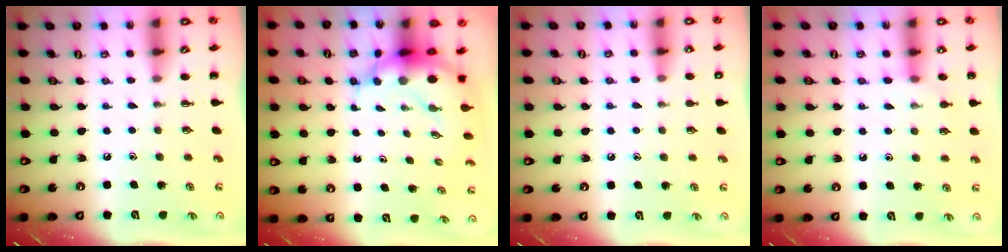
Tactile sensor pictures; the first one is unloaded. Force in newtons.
{"total": 7.9, "press": 7.6, "slide": 2.0}
{"total": 7.6, "press": 7.1, "slide": 2.7}
{"total": 6.2, "press": 6.1, "slide": 1.1}